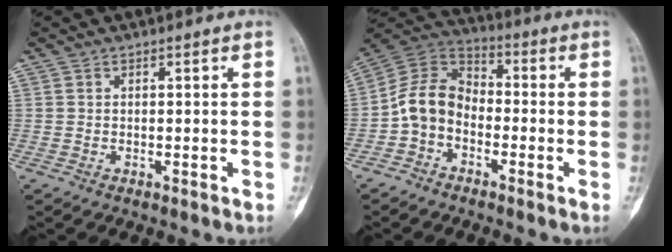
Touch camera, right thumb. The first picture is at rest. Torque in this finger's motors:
{"motor_torque": [0.06, 0.06, 0.62, -0.62, 0.08]}